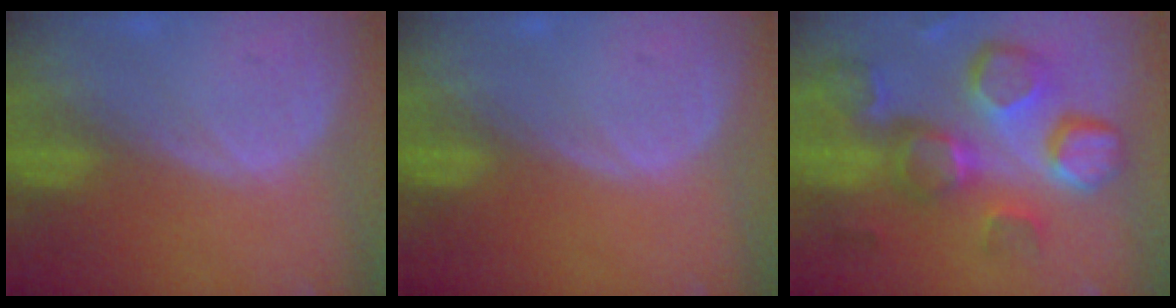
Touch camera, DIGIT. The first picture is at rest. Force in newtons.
{"total": 0.0}
{"total": 12.9, "press": 11.2, "slide": 6.4}